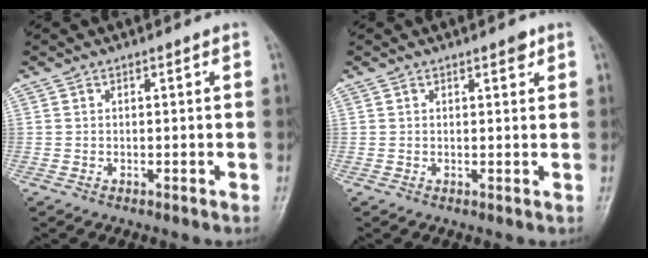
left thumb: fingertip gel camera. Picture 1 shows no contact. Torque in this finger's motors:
{"motor_torque": [0.49, 0.27, 0.42, -0.44, -0.07]}